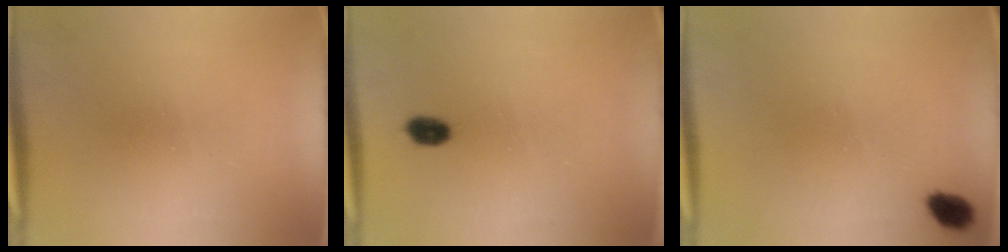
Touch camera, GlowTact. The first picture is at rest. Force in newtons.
{"total": 2.8}
{"total": 3.0}